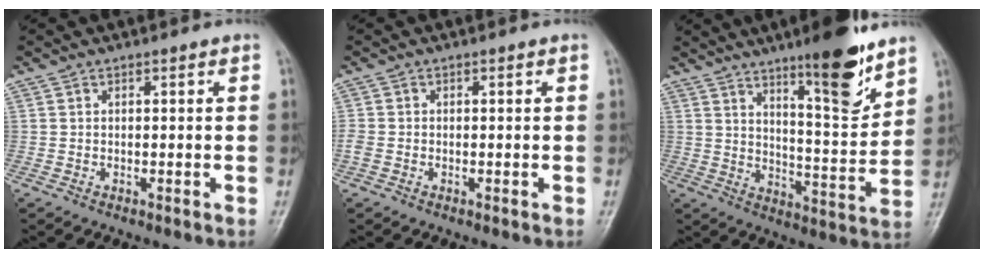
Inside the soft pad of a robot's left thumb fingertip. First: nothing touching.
{"total": 2.1, "force": [-0.7, 1.7, 1.1], "torque": [-0.027, -0.001, -0.018]}
{"total": 12.5, "force": [8.3, 2.7, 9.0], "torque": [-0.109, -0.059, 0.127]}